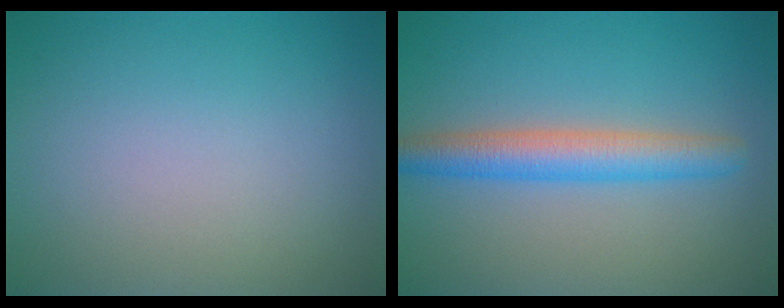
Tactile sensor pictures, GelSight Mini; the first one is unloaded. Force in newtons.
{"total": 4.1, "press": 4.1, "slide": 0.2}